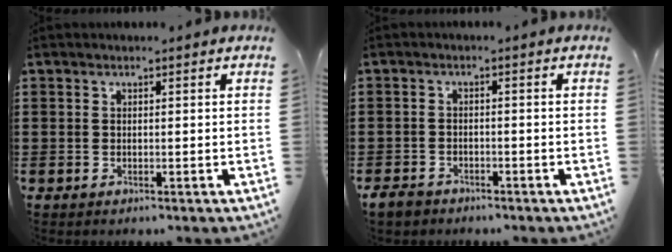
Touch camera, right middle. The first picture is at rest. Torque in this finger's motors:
{"motor_torque": [0.74, 0.01, 0.14, 0.05]}